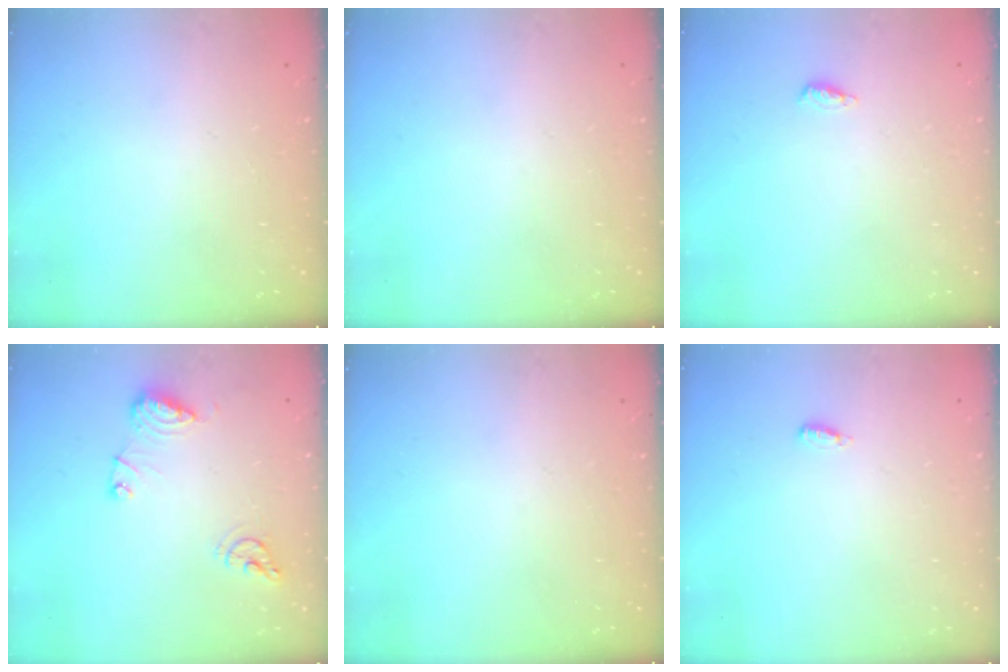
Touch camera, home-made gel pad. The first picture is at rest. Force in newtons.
{"total": 0.0}
{"total": 4.9, "press": 4.4, "slide": 2.0}
{"total": 10.5, "press": 10.4, "slide": 1.1}
{"total": 0.0}
{"total": 7.1, "press": 3.0, "slide": 6.4}